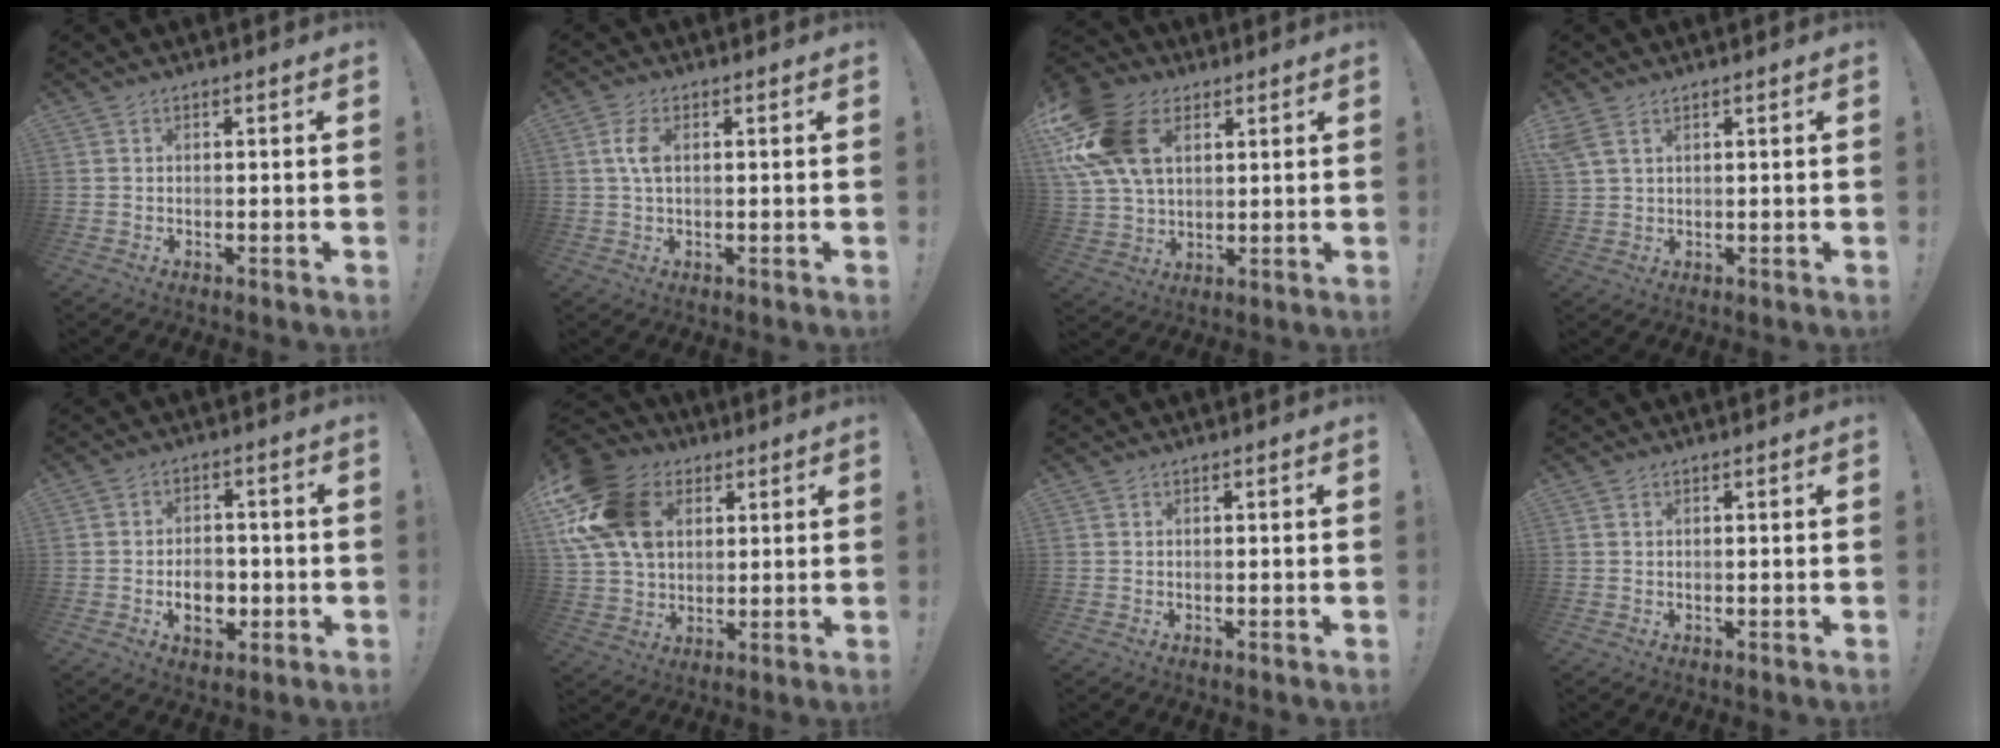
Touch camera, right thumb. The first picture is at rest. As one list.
[{"total": 4.7, "force": [0.8, 2.4, 4.0], "torque": [-0.072, 0.000, 0.008]}, {"total": 20.0, "force": [7.6, 13.2, 13.0], "torque": [-0.266, -0.019, 0.143]}, {"total": 4.0, "force": [2.3, 1.9, 2.6], "torque": [-0.060, -0.001, 0.049]}, {"total": 8.1, "force": [-2.4, 5.6, 5.3], "torque": [-0.075, 0.008, -0.041]}, {"total": 20.0, "force": [7.2, 14.5, 11.8], "torque": [-0.220, -0.014, 0.139]}, {"total": 0.0}, {"total": 0.0}]